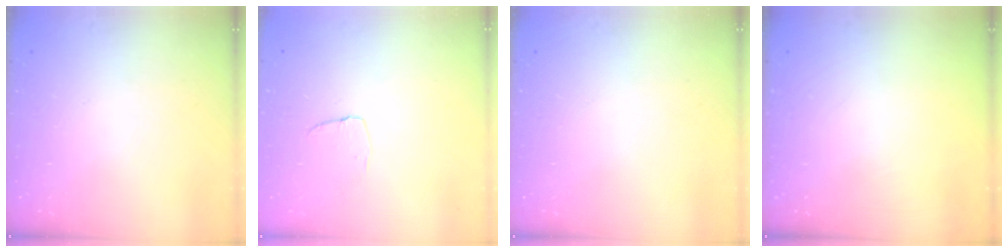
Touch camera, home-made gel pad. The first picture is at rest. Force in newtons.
{"total": 3.5, "press": 3.5, "slide": 0.3}
{"total": 0.0}
{"total": 0.0}